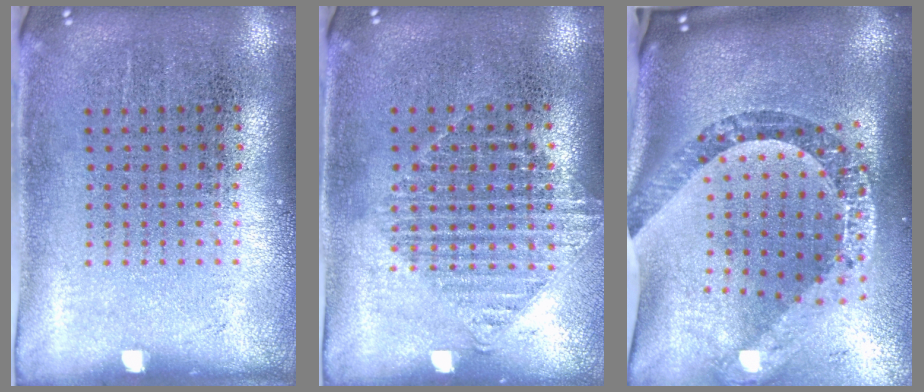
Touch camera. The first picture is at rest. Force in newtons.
{"total": 1.1, "press": 1.1, "slide": 0.3}
{"total": 3.4, "press": 2.4, "slide": 2.4}